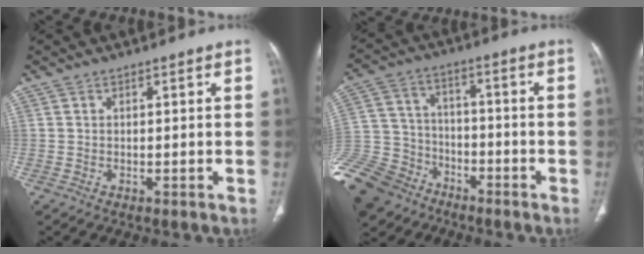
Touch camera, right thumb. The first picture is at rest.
{"total": 19.7, "force": [-13.1, 13.1, 6.8], "torque": [-0.171, 0.050, -0.233]}